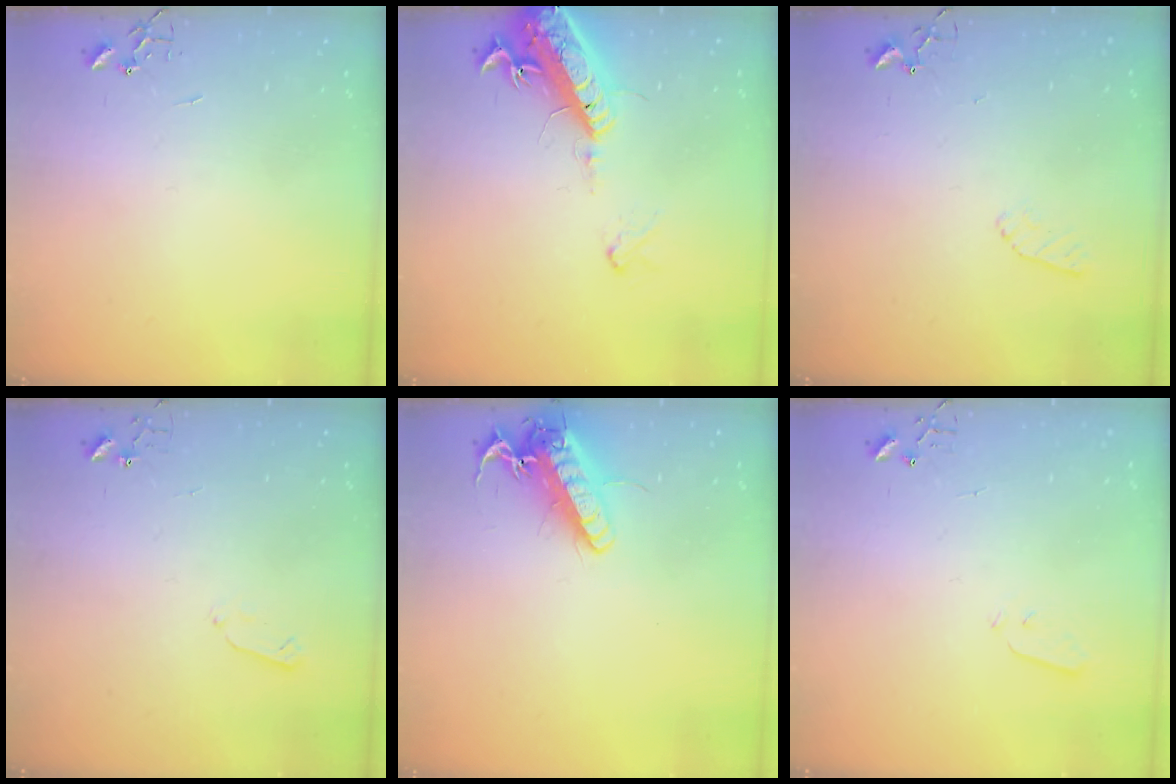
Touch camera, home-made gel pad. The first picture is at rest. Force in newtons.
{"total": 17.9, "press": 17.5, "slide": 3.9}
{"total": 6.6, "press": 6.5, "slide": 0.7}
{"total": 3.3, "press": 3.2, "slide": 0.6}
{"total": 16.5, "press": 16.3, "slide": 2.7}
{"total": 3.0, "press": 2.9, "slide": 0.7}